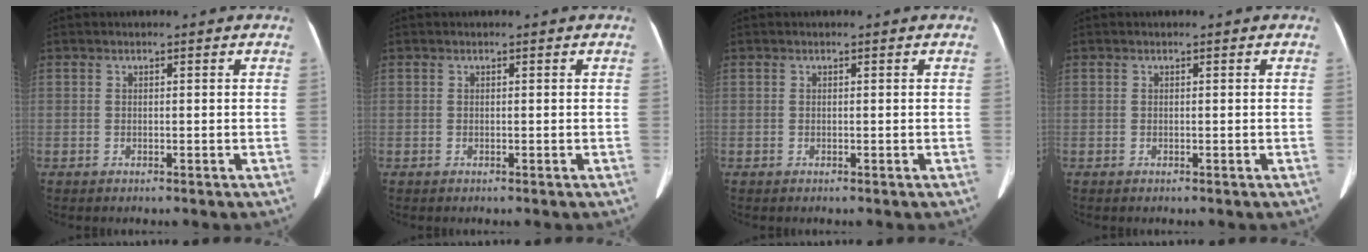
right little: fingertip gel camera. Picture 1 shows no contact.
{"total": 0.0}
{"total": 0.0}
{"total": 0.0}